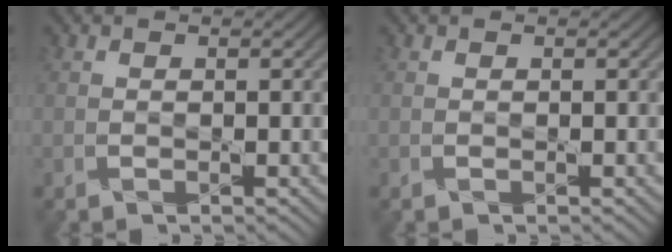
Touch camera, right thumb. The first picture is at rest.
{"total": 0.0}